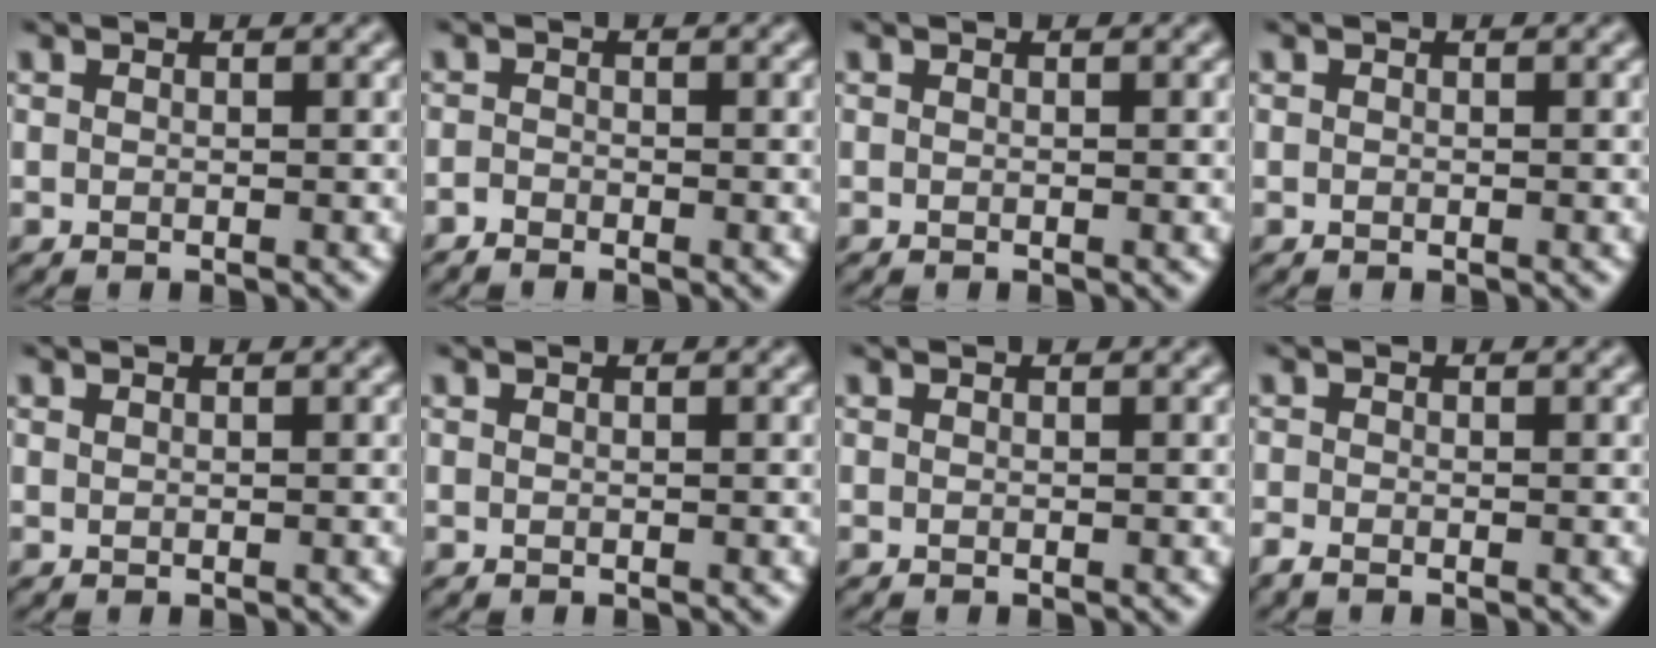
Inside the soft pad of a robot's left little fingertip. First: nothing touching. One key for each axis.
{"total": 1.0, "fx": -0.9, "fy": 0.3, "fz": 0.1, "tx": -0.001, "ty": 0.002, "tz": -0.021}
{"total": 0.0}
{"total": 0.0}
{"total": 0.0}
{"total": 0.0}
{"total": 0.0}
{"total": 1.2, "fx": -0.9, "fy": 0.5, "fz": 0.6, "tx": -0.014, "ty": 0.000, "tz": -0.021}